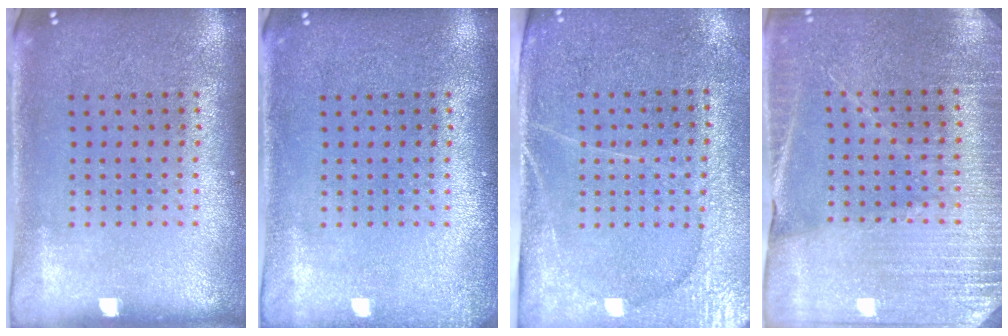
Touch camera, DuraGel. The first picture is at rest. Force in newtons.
{"total": 1.0, "press": 1.0, "slide": 0.3}
{"total": 2.9, "press": 2.7, "slide": 1.2}
{"total": 3.1, "press": 3.1, "slide": 0.4}